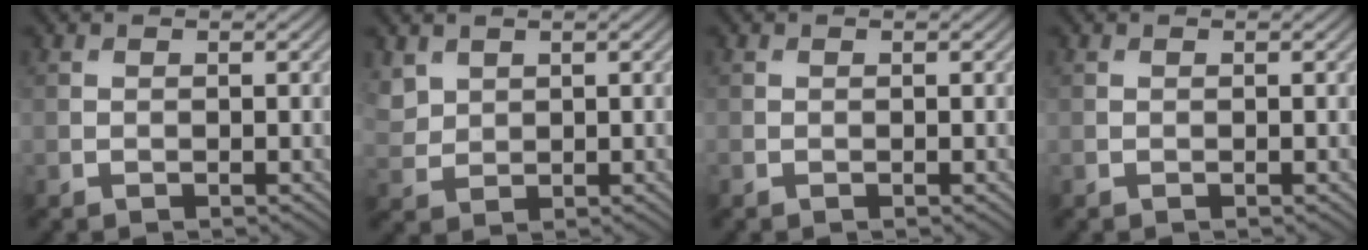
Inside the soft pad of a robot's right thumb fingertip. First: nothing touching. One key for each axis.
{"total": 2.9, "fx": 1.8, "fy": 2.0, "fz": 1.1, "tx": -0.040, "ty": 0.000, "tz": 0.042}
{"total": 0.0}
{"total": 0.0}